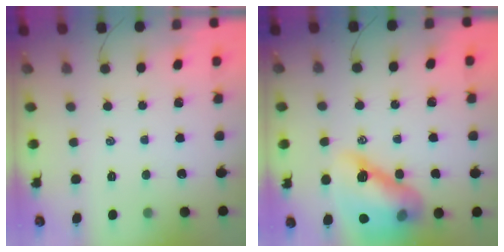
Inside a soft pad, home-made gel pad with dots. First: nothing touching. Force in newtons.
{"total": 16.2, "press": 15.6, "slide": 4.6}